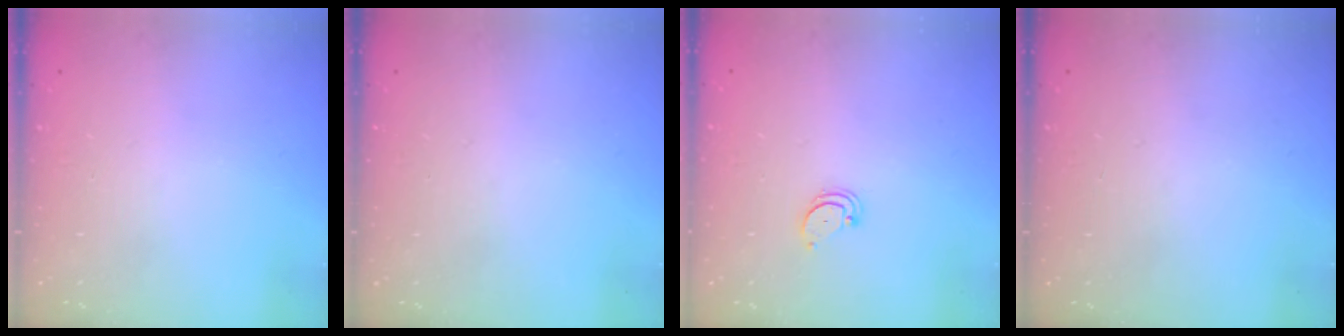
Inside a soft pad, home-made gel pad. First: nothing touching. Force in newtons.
{"total": 0.0}
{"total": 1.8, "press": 1.8, "slide": 0.2}
{"total": 0.0}